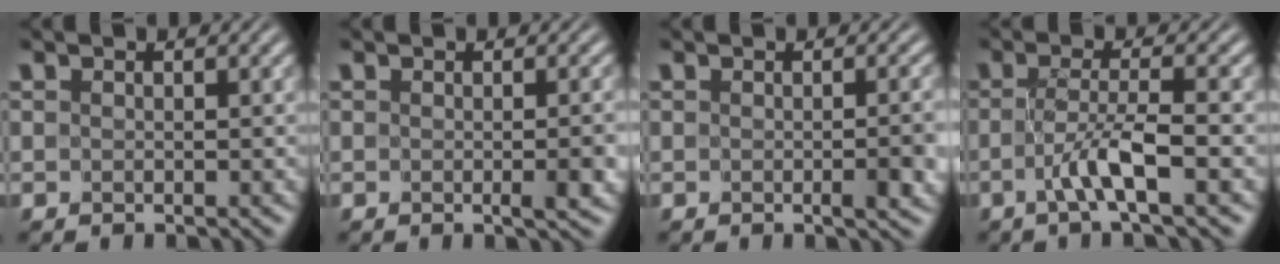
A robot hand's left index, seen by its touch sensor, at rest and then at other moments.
{"total": 1.9, "force": [-0.4, 0.1, 1.8], "torque": [-0.025, -0.008, -0.003]}
{"total": 2.1, "force": [-0.5, 0.2, 2.0], "torque": [-0.027, -0.007, -0.004]}
{"total": 3.5, "force": [-1.5, 0.1, 3.2], "torque": [-0.062, 0.001, -0.032]}